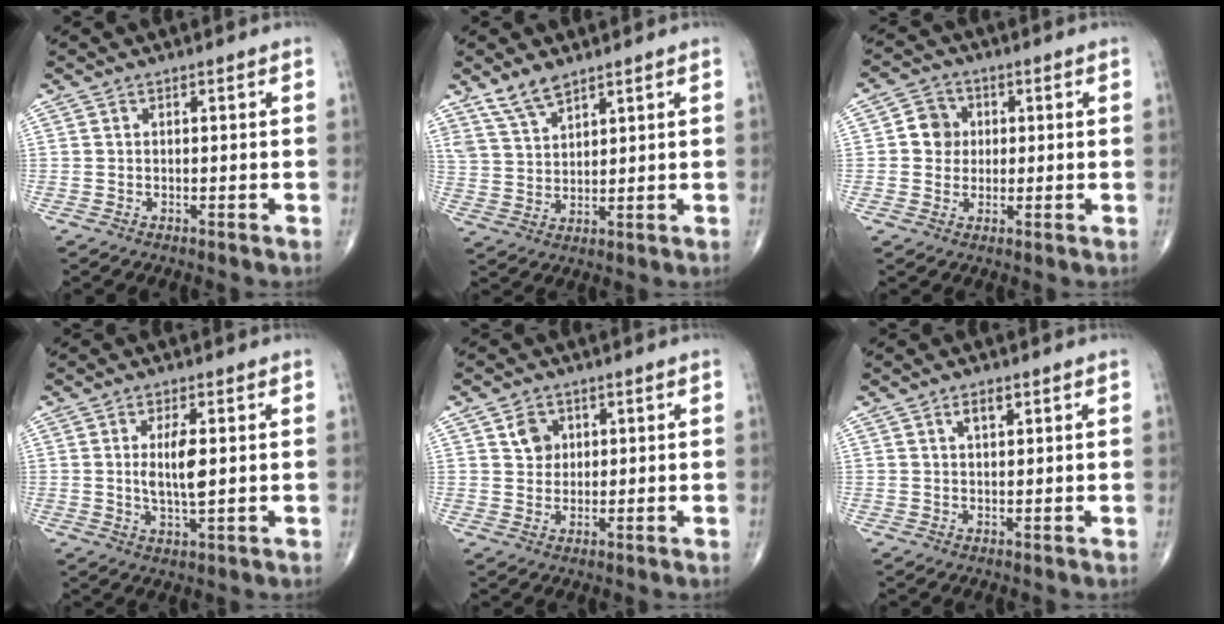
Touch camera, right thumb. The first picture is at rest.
{"total": 6.1, "force": [4.8, 2.4, 3.0], "torque": [-0.050, -0.022, 0.100]}
{"total": 5.4, "force": [0.6, 5.0, 2.0], "torque": [-0.004, 0.006, 0.003]}
{"total": 6.0, "force": [0.7, 1.8, 5.7], "torque": [-0.105, -0.012, 0.015]}
{"total": 4.1, "force": [1.6, 3.4, 1.6], "torque": [-0.007, -0.007, 0.027]}
{"total": 2.4, "force": [1.3, 1.1, 1.7], "torque": [-0.026, -0.004, 0.023]}